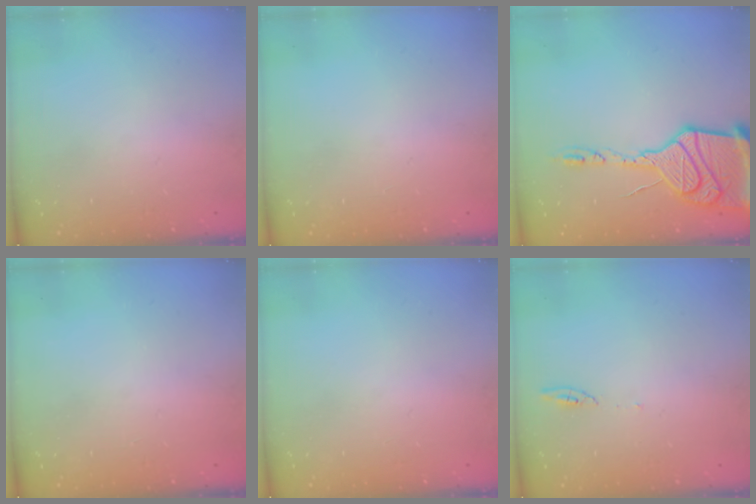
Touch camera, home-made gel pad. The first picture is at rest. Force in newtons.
{"total": 0.0}
{"total": 23.1, "press": 22.5, "slide": 4.9}
{"total": 0.0}
{"total": 2.8, "press": 2.2, "slide": 1.7}
{"total": 3.8, "press": 3.7, "slide": 0.4}